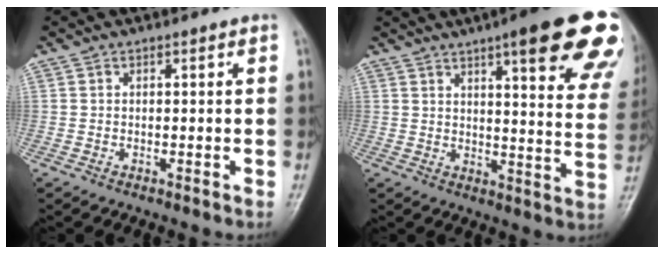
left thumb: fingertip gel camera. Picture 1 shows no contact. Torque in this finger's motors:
{"motor_torque": [2.78, 2.23, 1.87, -0.90, 0.17]}